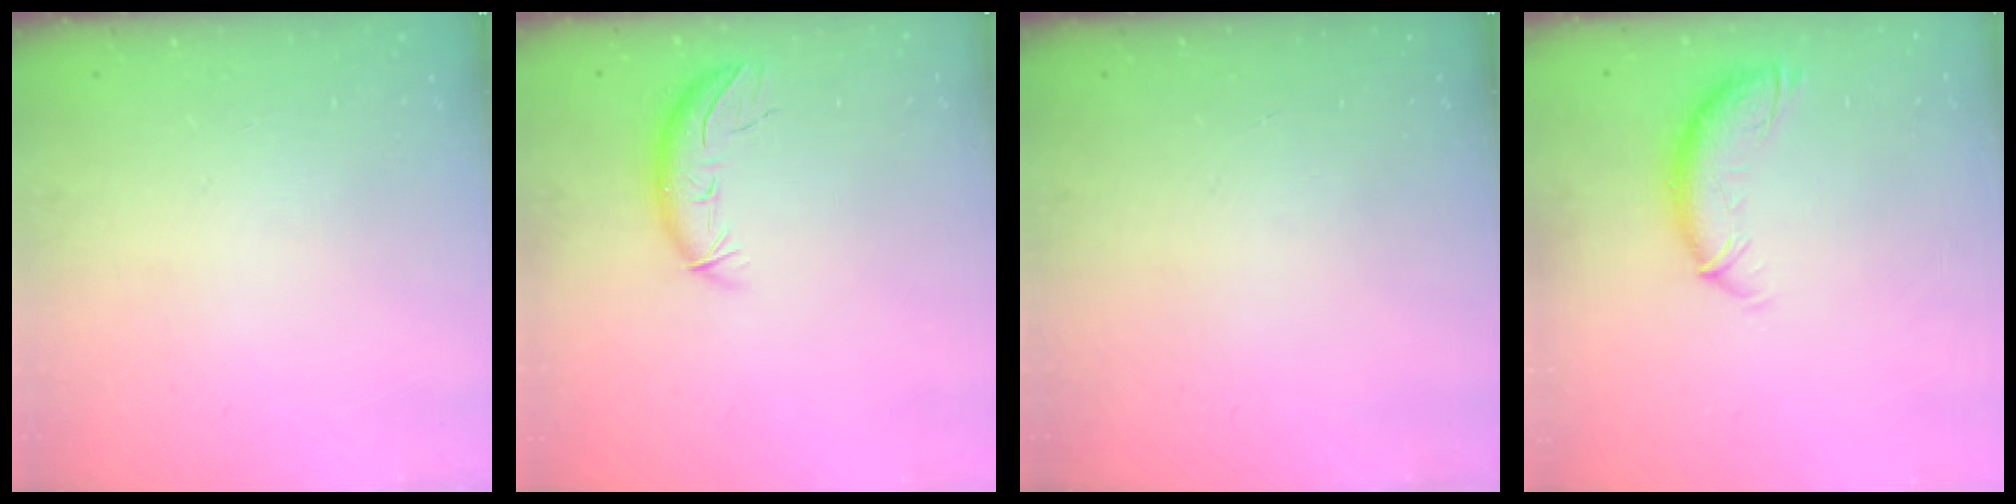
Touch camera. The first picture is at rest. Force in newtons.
{"total": 9.6, "press": 9.3, "slide": 2.5}
{"total": 0.0}
{"total": 10.3, "press": 10.3, "slide": 0.8}